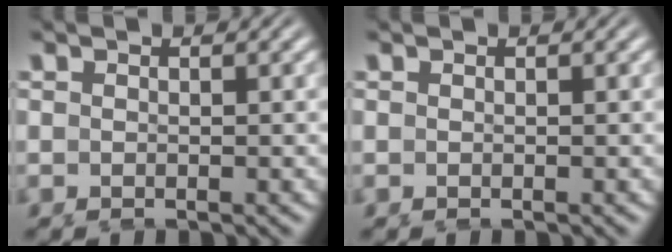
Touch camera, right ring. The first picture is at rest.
{"total": 0.0}